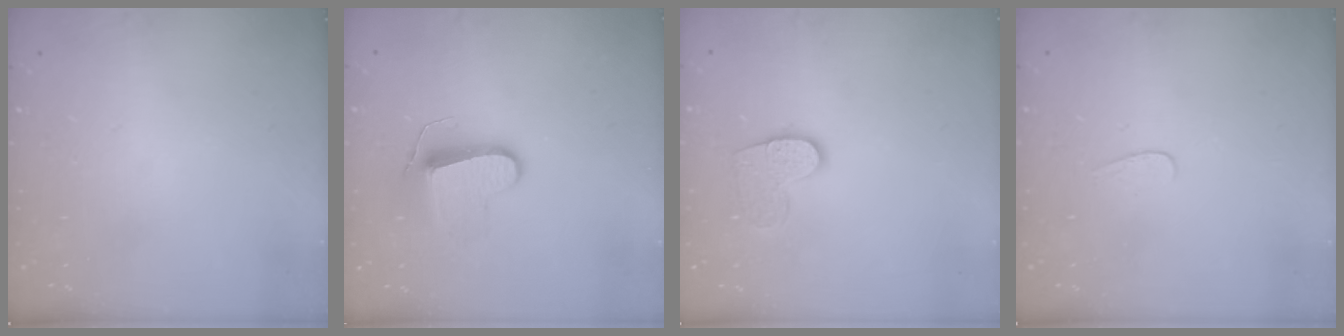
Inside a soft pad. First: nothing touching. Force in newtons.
{"total": 9.9, "press": 9.9, "slide": 0.8}
{"total": 9.9, "press": 9.9, "slide": 0.7}
{"total": 3.5, "press": 3.5, "slide": 0.3}